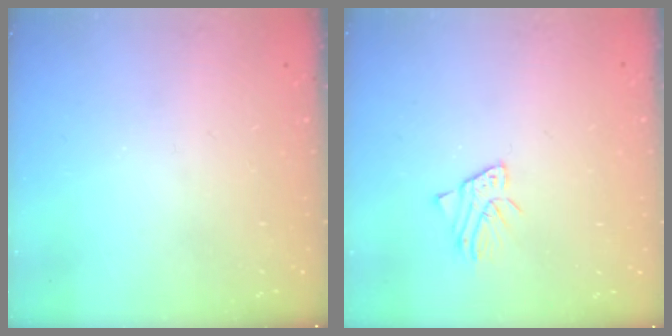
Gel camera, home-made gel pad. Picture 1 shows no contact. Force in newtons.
{"total": 2.5, "press": 2.5, "slide": 0.2}